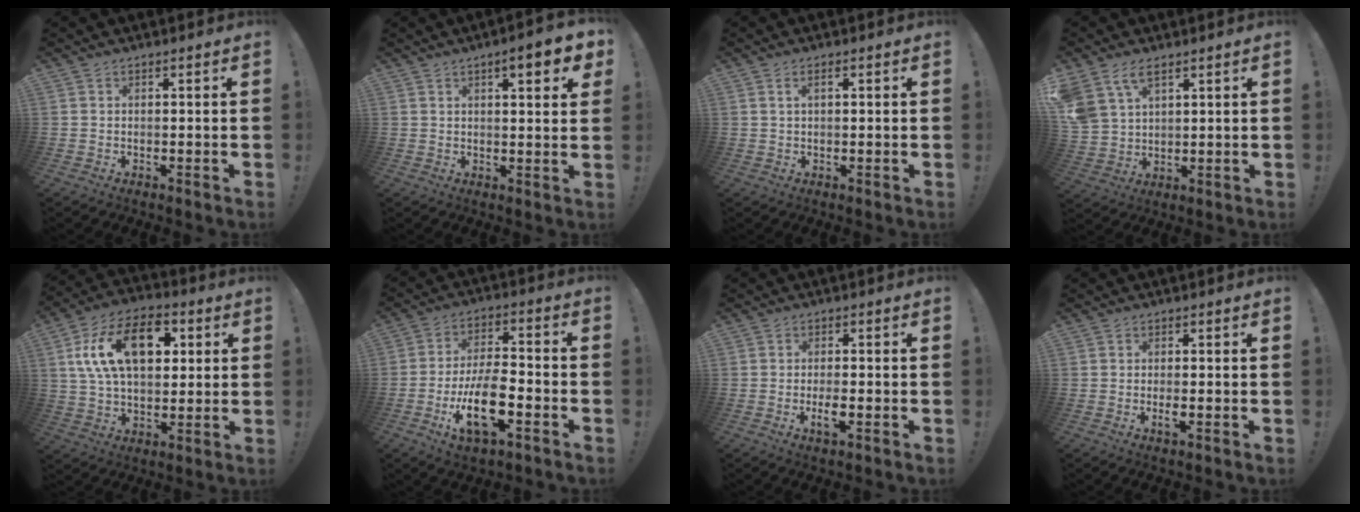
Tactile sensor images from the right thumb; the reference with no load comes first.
{"total": 7.2, "force": [3.5, 1.6, 6.0], "torque": [-0.070, -0.018, 0.049]}
{"total": 1.7, "force": [0.5, 0.6, 1.5], "torque": [-0.025, 0.001, 0.007]}
{"total": 8.3, "force": [5.3, 4.6, 4.4], "torque": [-0.100, -0.019, 0.109]}
{"total": 20.0, "force": [5.9, 12.2, 14.7], "torque": [-0.245, -0.001, 0.101]}
{"total": 15.7, "force": [-6.3, 6.5, 12.8], "torque": [-0.237, 0.025, -0.105]}
{"total": 4.1, "force": [-1.7, 1.0, 3.6], "torque": [-0.066, 0.002, -0.029]}
{"total": 2.2, "force": [-0.9, 0.4, 1.9], "torque": [-0.040, -0.001, -0.018]}